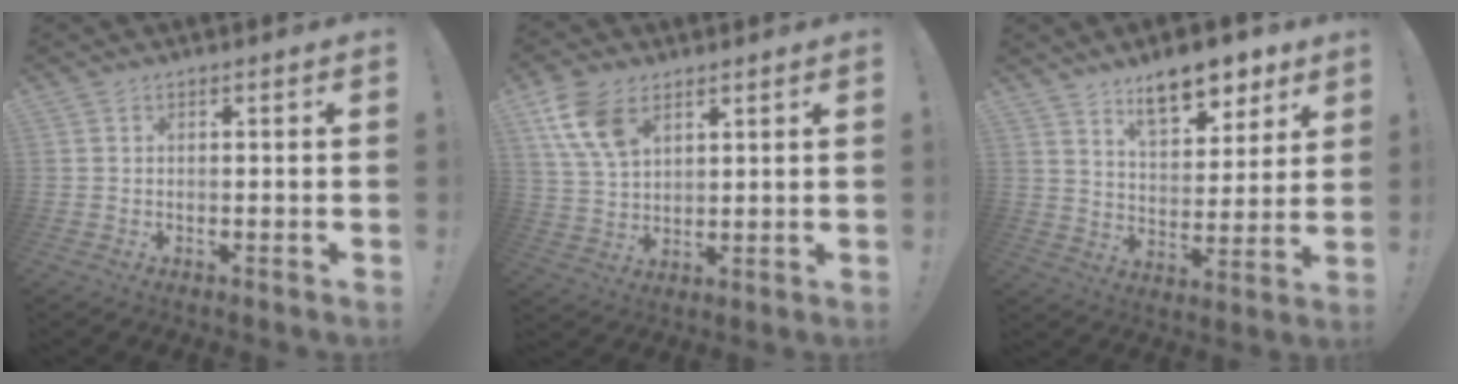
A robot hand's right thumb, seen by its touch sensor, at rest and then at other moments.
{"total": 11.0, "force": [5.8, 6.4, 6.7], "torque": [-0.136, -0.012, 0.115]}
{"total": 13.1, "force": [9.2, 5.9, 7.2], "torque": [-0.099, -0.059, 0.162]}